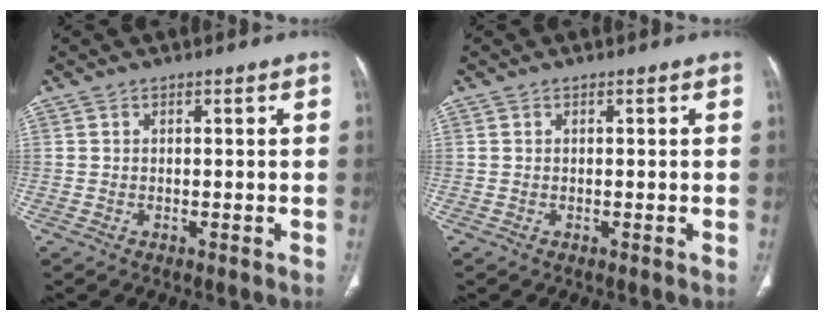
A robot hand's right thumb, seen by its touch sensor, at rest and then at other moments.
{"total": 0.0}